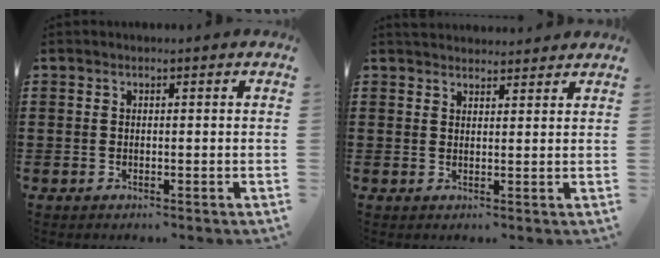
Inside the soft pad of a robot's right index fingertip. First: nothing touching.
{"total": 2.0, "force": [2.0, 0.1, -0.3], "torque": [0.002, 0.001, 0.040]}